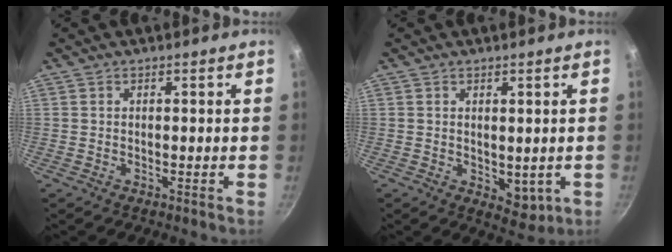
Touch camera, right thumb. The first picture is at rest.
{"total": 4.9, "force": [0.0, 3.2, 3.7], "torque": [-0.037, -0.013, 0.007]}